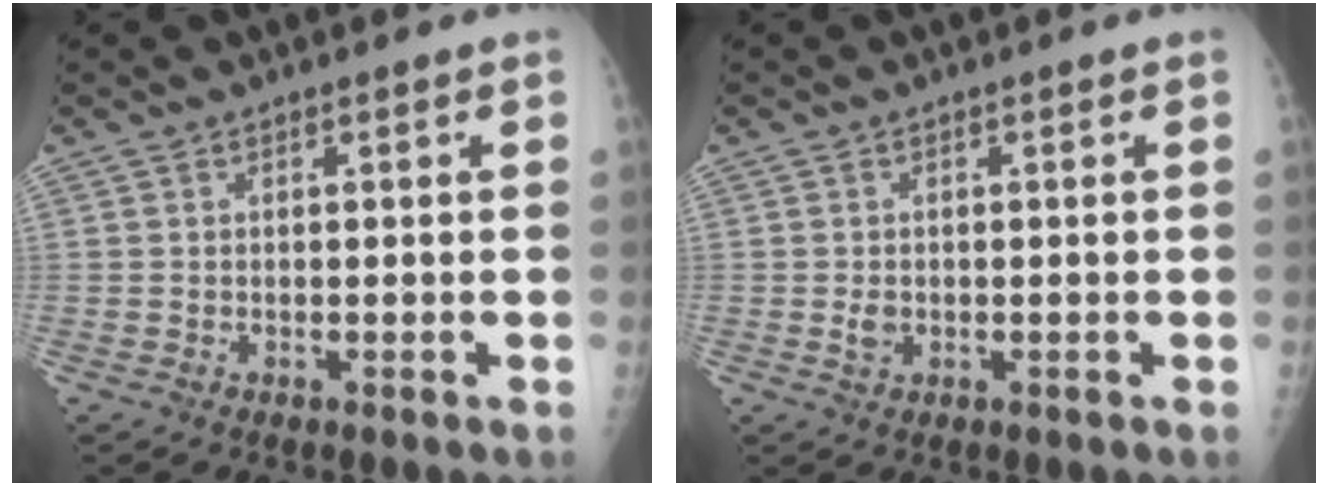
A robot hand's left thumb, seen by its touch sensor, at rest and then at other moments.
{"total": 1.8, "force": [-0.1, 1.3, 1.2], "torque": [-0.014, 0.000, 0.000]}